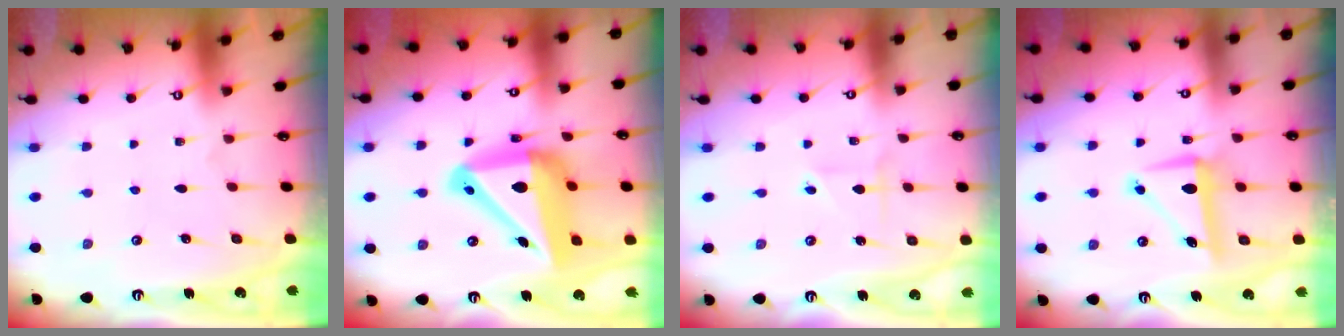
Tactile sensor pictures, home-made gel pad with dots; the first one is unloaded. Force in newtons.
{"total": 19.5, "press": 19.3, "slide": 2.6}
{"total": 2.1, "press": 1.8, "slide": 1.1}
{"total": 8.3, "press": 8.1, "slide": 1.7}